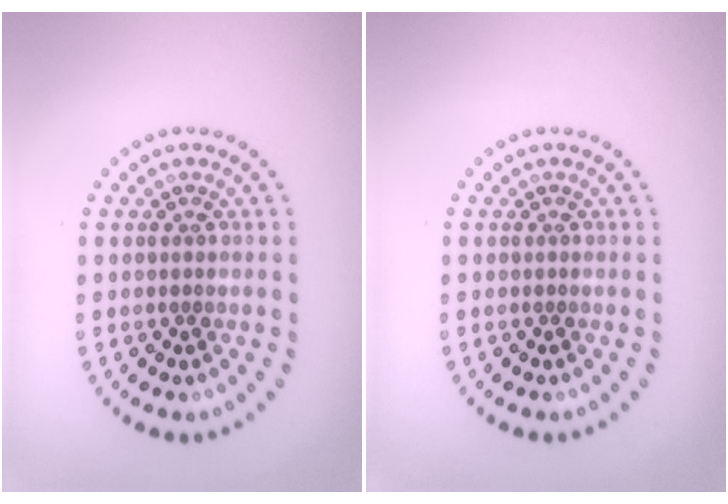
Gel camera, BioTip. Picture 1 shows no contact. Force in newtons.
{"total": 0.0}